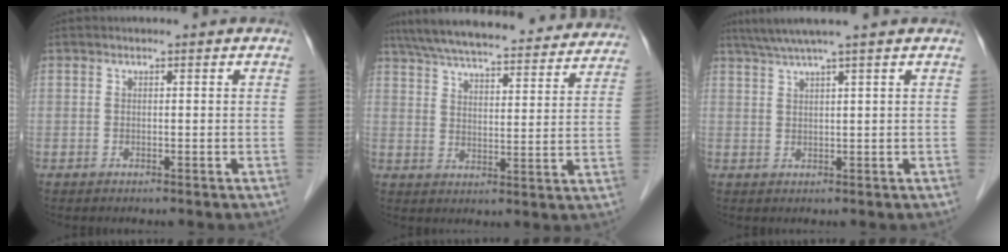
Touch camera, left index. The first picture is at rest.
{"total": 30.5, "force": [27.4, 5.9, 11.9], "torque": [-0.203, -0.007, 0.353]}
{"total": 5.8, "force": [4.6, -1.3, 3.2], "torque": [-0.054, 0.023, 0.082]}